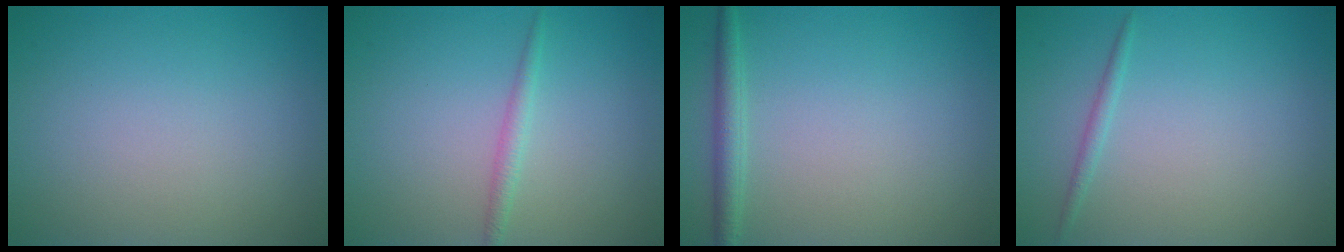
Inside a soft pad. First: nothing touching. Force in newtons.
{"total": 1.3, "press": 1.3, "slide": 0.0}
{"total": 1.9, "press": 1.9, "slide": 0.1}
{"total": 0.9, "press": 0.9, "slide": 0.0}